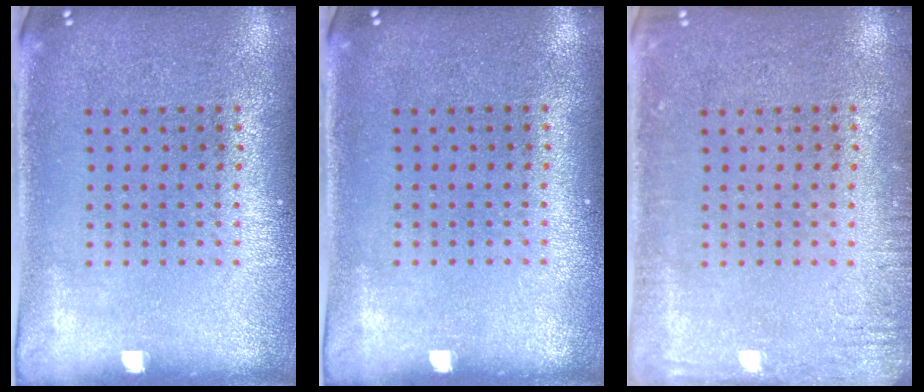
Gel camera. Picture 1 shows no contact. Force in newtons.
{"total": 0.0}
{"total": 1.8, "press": 1.8, "slide": 0.2}